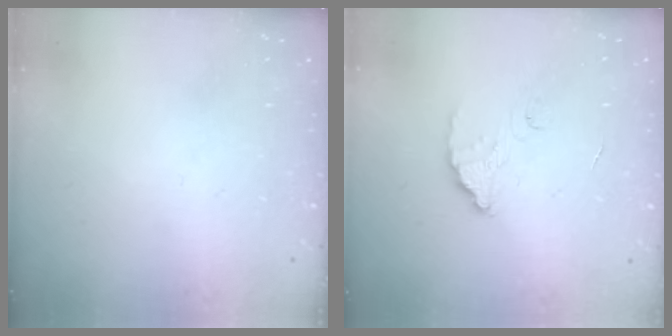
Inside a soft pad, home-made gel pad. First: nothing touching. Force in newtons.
{"total": 3.2, "press": 3.2, "slide": 0.2}